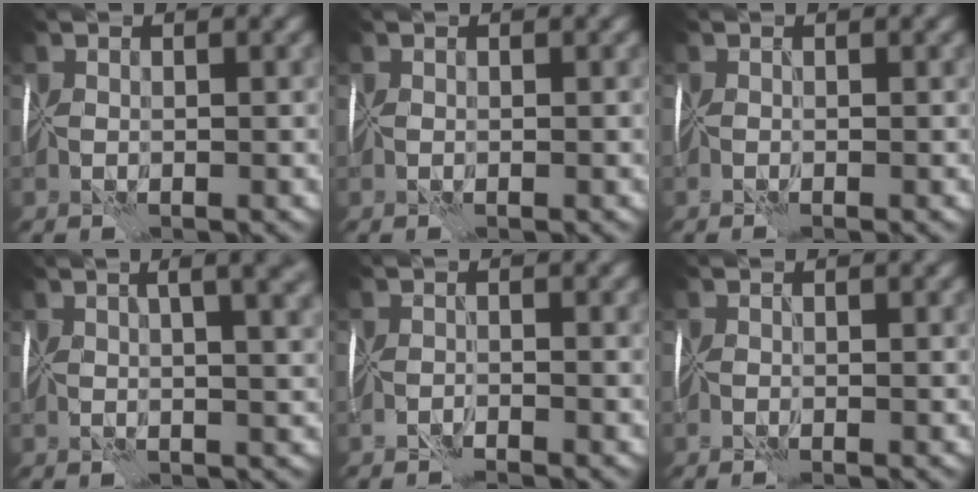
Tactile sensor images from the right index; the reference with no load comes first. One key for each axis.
{"total": 0.0}
{"total": 1.3, "fx": -0.5, "fy": -1.1, "fz": -0.5, "tx": 0.015, "ty": -0.003, "tz": -0.010}
{"total": 8.6, "fx": 3.7, "fy": 3.4, "fz": 7.0, "tx": -0.056, "ty": 0.043, "tz": 0.029}
{"total": 2.5, "fx": -1.6, "fy": -1.6, "fz": -1.0, "tx": 0.027, "ty": -0.005, "tz": -0.034}
{"total": 1.4, "fx": -0.7, "fy": -1.2, "fz": -0.4, "tx": 0.010, "ty": -0.007, "tz": -0.015}